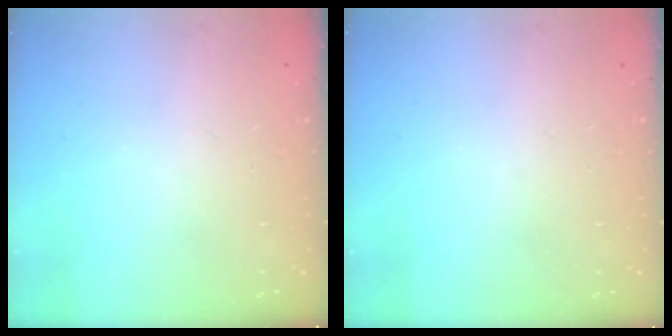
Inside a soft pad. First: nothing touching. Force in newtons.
{"total": 0.0}